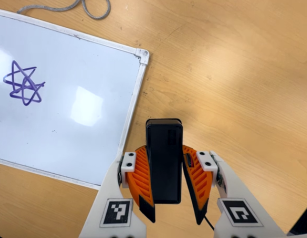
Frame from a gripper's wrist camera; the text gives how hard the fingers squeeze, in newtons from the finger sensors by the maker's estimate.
{"total": 10.6, "left": 8.6, "right": 12.5}